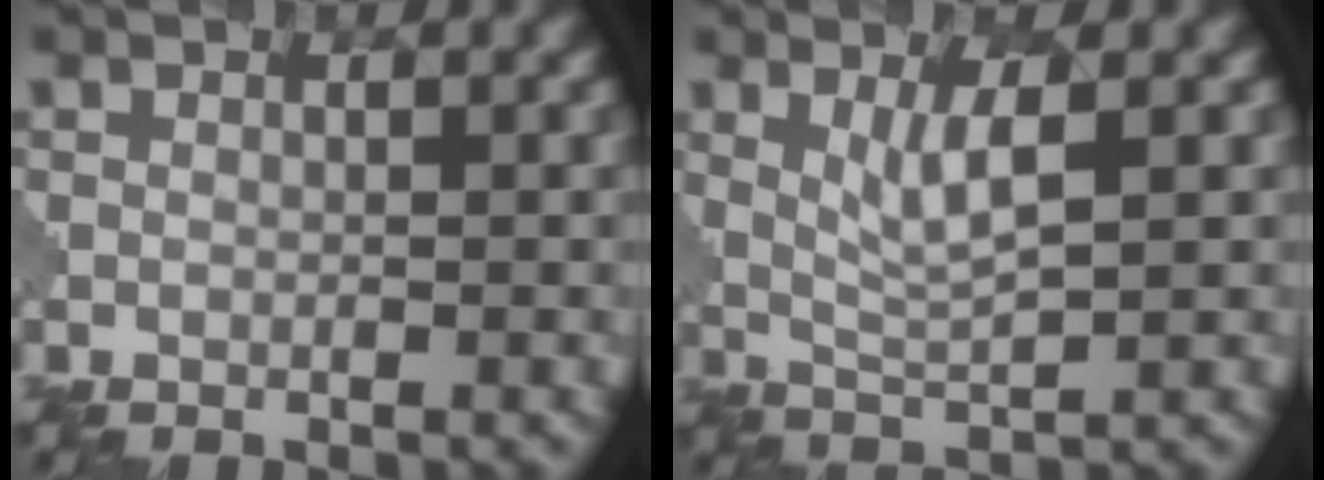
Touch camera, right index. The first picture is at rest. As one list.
[{"total": 3.2, "force": [1.0, 0.6, 3.0], "torque": [-0.062, -0.007, 0.026]}]